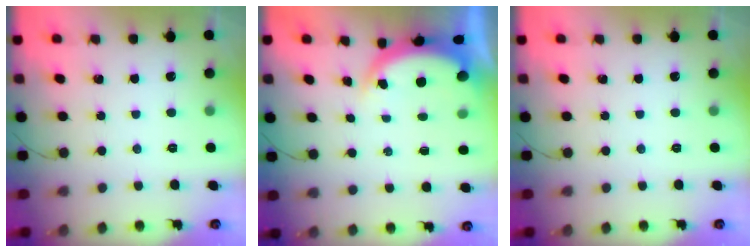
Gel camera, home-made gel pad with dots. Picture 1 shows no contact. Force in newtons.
{"total": 4.7, "press": 4.6, "slide": 0.9}
{"total": 0.0}